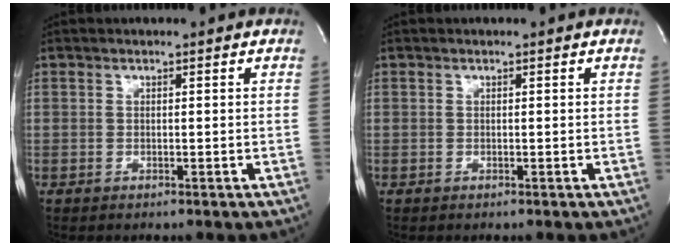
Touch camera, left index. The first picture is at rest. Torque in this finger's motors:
{"motor_torque": [0.00, 0.00, 0.00, 0.00]}